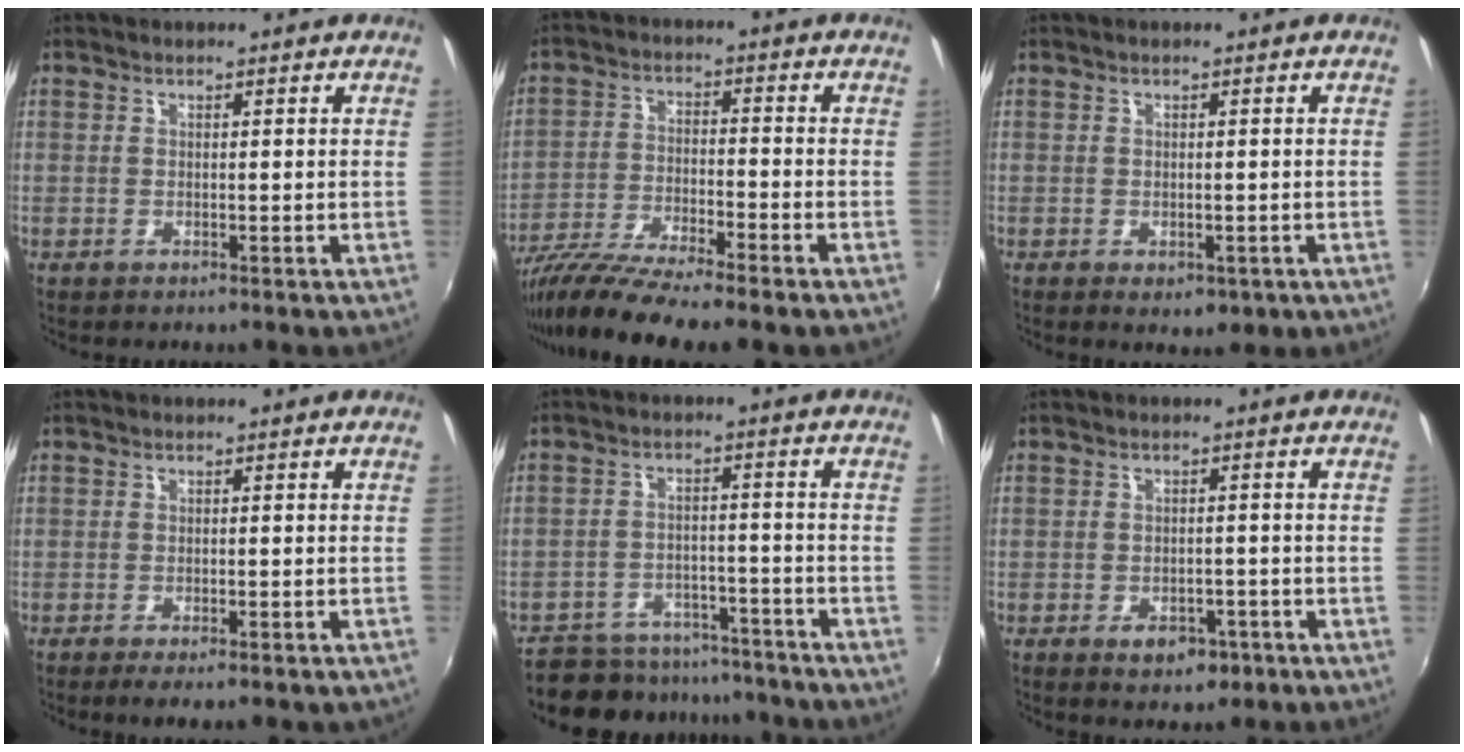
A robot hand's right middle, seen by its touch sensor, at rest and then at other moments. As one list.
[{"total": 12.0, "force": [-10.1, 0.2, 6.4], "torque": [-0.139, -0.029, -0.187]}, {"total": 3.4, "force": [-1.3, 2.3, 2.2], "torque": [-0.036, -0.012, -0.014]}, {"total": 4.4, "force": [-3.1, 0.9, 3.0], "torque": [-0.059, -0.018, -0.046]}, {"total": 15.3, "force": [-13.4, 6.0, 4.3], "torque": [-0.108, 0.013, -0.181]}, {"total": 5.2, "force": [-3.0, 3.2, 2.8], "torque": [-0.060, -0.003, -0.037]}]